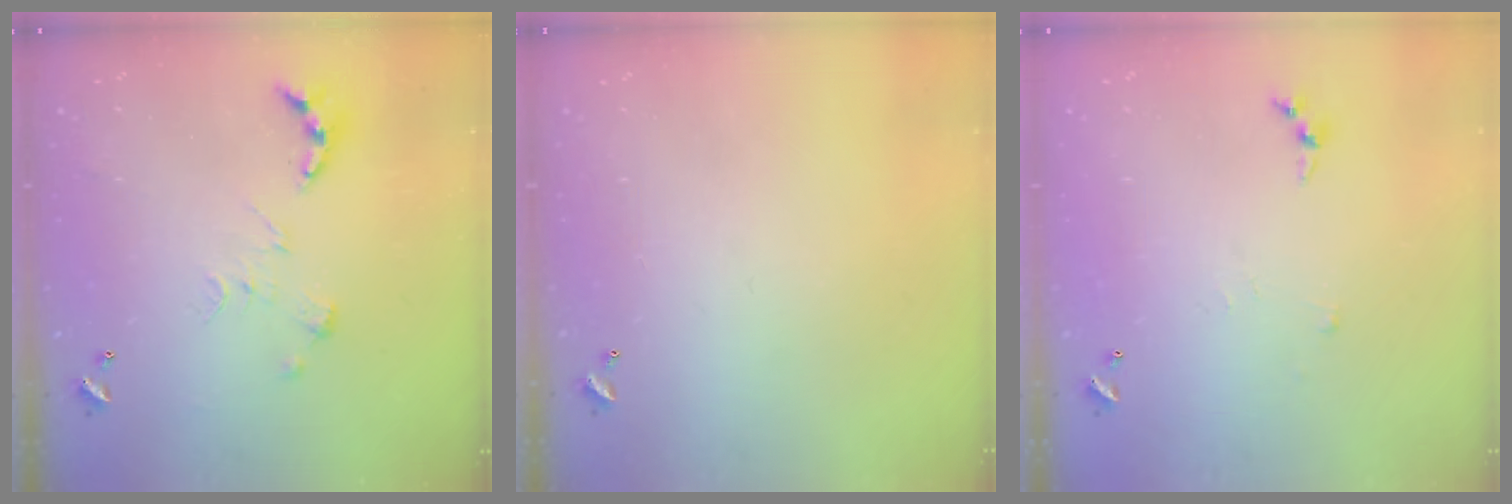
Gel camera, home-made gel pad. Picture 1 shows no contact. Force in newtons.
{"total": 0.0}
{"total": 3.7, "press": 3.7, "slide": 0.5}